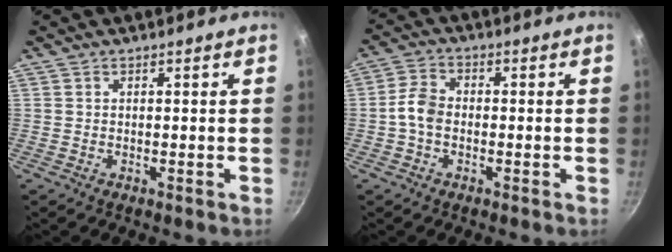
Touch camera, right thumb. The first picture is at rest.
{"total": 4.9, "force": [-1.1, 3.4, 3.4], "torque": [-0.065, 0.022, -0.031]}